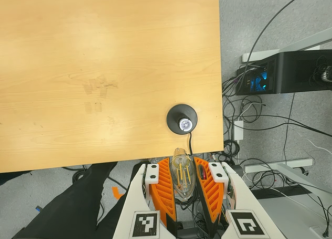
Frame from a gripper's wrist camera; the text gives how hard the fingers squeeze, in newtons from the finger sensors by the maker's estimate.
{"total": 9.1, "left": 8.0, "right": 10.2}